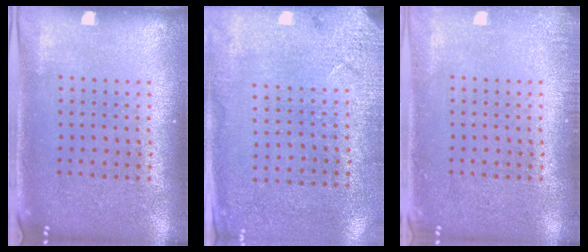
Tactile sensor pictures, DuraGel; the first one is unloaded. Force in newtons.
{"total": 2.6, "press": 2.2, "slide": 1.3}
{"total": 1.1, "press": 1.0, "slide": 0.2}